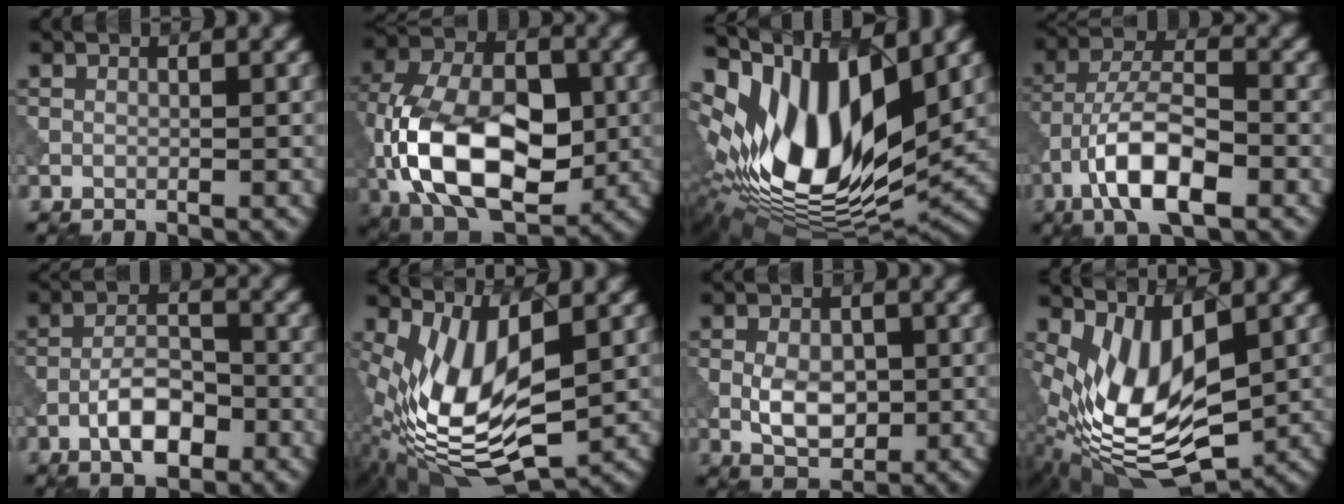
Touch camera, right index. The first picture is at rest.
{"total": 15.1, "force": [-3.2, 8.9, 11.8], "torque": [-0.224, -0.004, -0.069]}
{"total": 15.4, "force": [3.0, 7.3, 13.2], "torque": [-0.251, 0.003, 0.051]}
{"total": 8.5, "force": [-4.0, 3.2, 6.7], "torque": [-0.117, 0.012, -0.080]}
{"total": 4.7, "force": [-2.2, 2.0, 3.6], "torque": [-0.061, 0.007, -0.043]}
{"total": 11.7, "force": [-1.0, 5.0, 10.6], "torque": [-0.207, -0.008, -0.018]}
{"total": 4.3, "force": [-0.4, 2.7, 3.3], "torque": [-0.058, -0.002, -0.007]}
{"total": 10.5, "force": [0.0, 5.0, 9.2], "torque": [-0.186, -0.016, 0.002]}